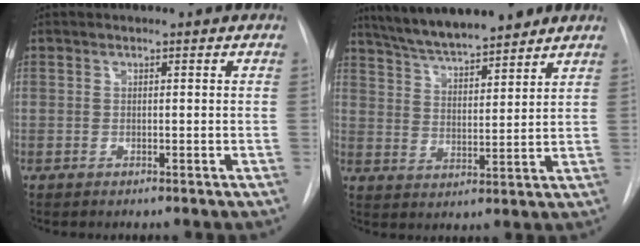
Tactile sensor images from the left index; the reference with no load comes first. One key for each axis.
{"total": 13.6, "fx": 11.7, "fy": 1.9, "fz": 6.6, "tx": -0.110, "ty": 0.015, "tz": 0.196}